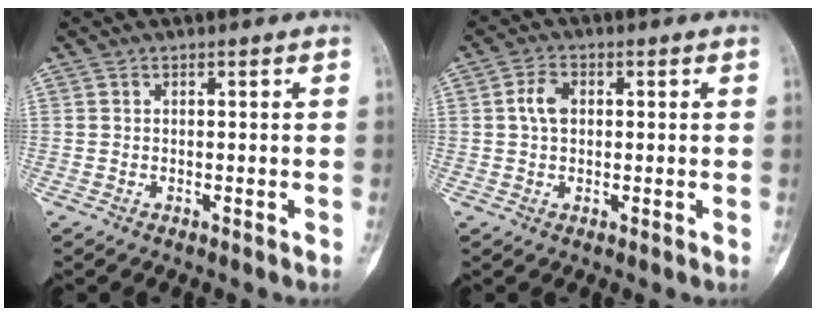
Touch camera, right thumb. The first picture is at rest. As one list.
[{"total": 3.9, "force": [0.5, 2.7, 2.8], "torque": [-0.055, 0.008, 0.006]}]